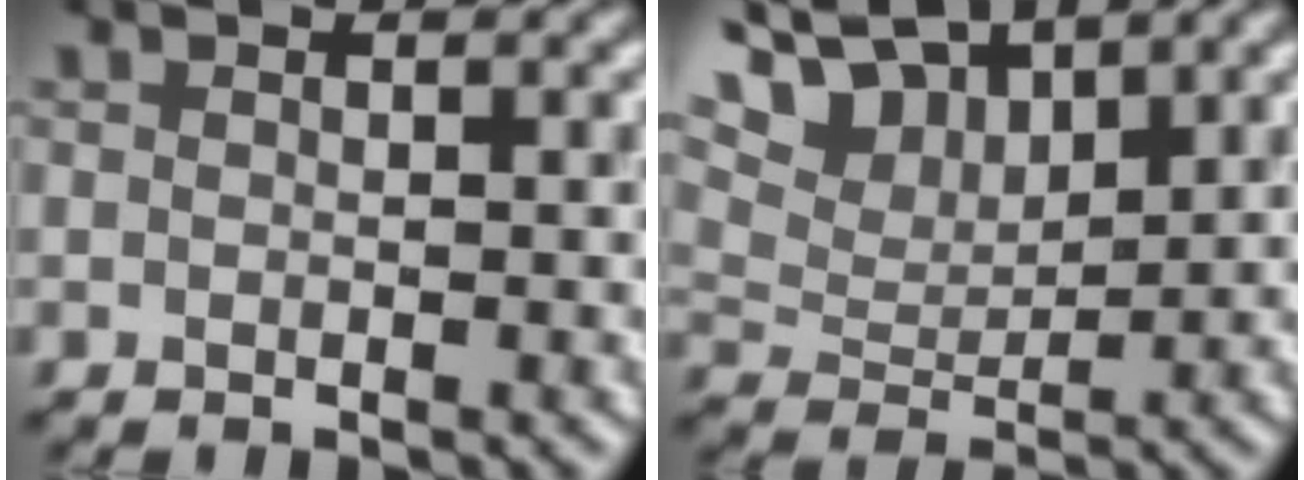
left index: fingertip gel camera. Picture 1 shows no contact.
{"total": 8.4, "force": [6.4, 3.3, 4.4], "torque": [-0.112, 0.021, 0.101]}